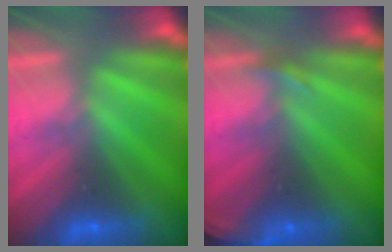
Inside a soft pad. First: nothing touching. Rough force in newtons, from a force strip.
{"total": 2.7}